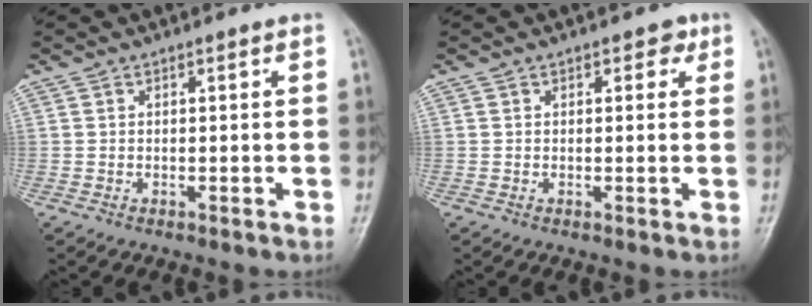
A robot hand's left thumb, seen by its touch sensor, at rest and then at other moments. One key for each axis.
{"total": 2.4, "fx": 1.1, "fy": 1.6, "fz": 1.4, "tx": 0.004, "ty": 0.000, "tz": 0.009}